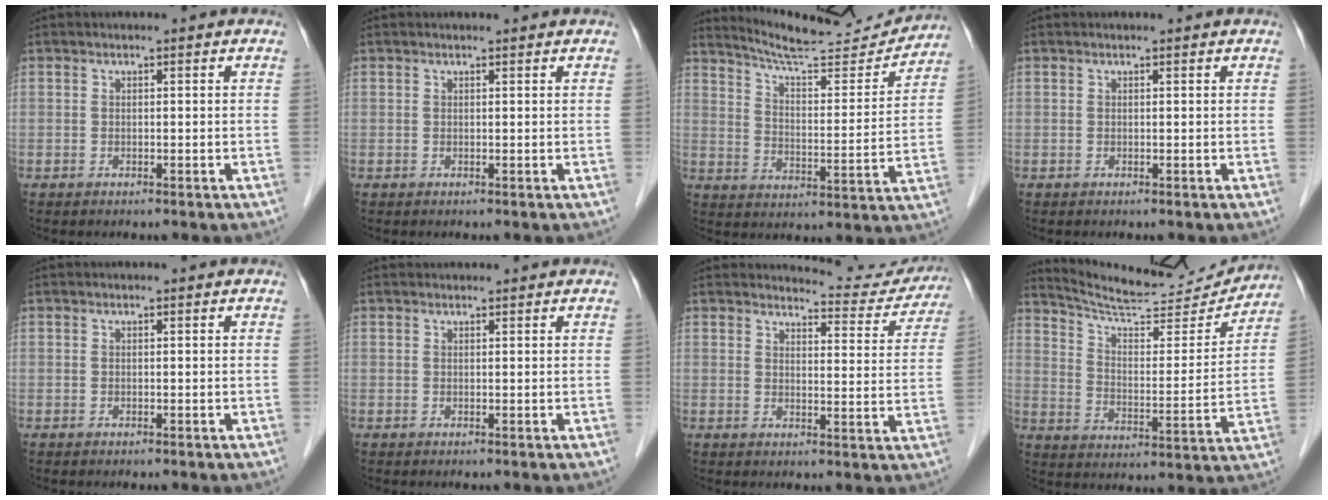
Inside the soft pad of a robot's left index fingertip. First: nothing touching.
{"total": 1.6, "force": [1.5, 0.0, 0.5], "torque": [-0.008, 0.010, 0.022]}
{"total": 16.4, "force": [15.9, 1.0, 4.1], "torque": [-0.070, -0.030, 0.228]}
{"total": 1.1, "force": [1.0, 0.0, 0.4], "torque": [-0.008, 0.011, 0.016]}
{"total": 0.0}
{"total": 2.0, "force": [2.0, 0.2, 0.3], "torque": [-0.008, 0.023, 0.029]}
{"total": 9.8, "force": [9.8, 1.2, -0.1], "torque": [0.012, -0.034, 0.102]}
{"total": 17.8, "force": [17.2, 1.7, 4.1], "torque": [-0.074, -0.029, 0.249]}